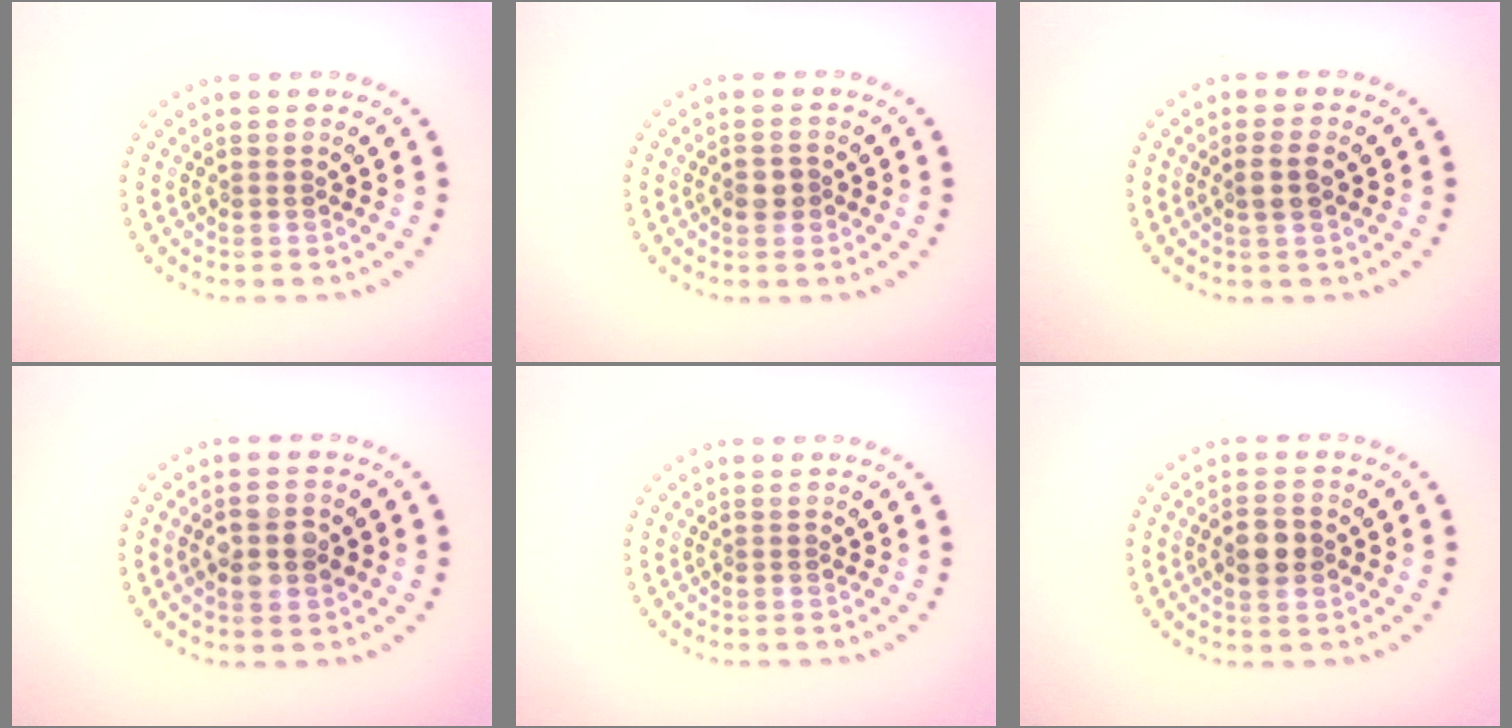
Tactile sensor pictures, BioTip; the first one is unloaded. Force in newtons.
{"total": 1.5, "press": 1.5, "slide": 0.4}
{"total": 1.8, "press": 1.7, "slide": 0.7}
{"total": 3.8, "press": 3.8, "slide": 0.1}
{"total": 0.0}
{"total": 3.3, "press": 3.3, "slide": 0.2}